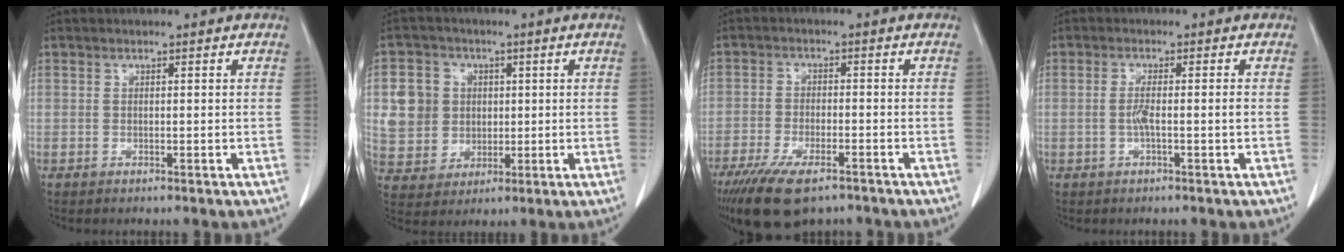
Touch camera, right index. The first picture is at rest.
{"total": 8.4, "force": [1.4, 7.9, 2.4], "torque": [-0.064, 0.021, 0.035]}
{"total": 10.7, "force": [-7.6, 3.7, 6.5], "torque": [-0.115, -0.015, -0.124]}
{"total": 2.7, "force": [-0.6, -0.2, 2.7], "torque": [-0.051, 0.001, -0.011]}